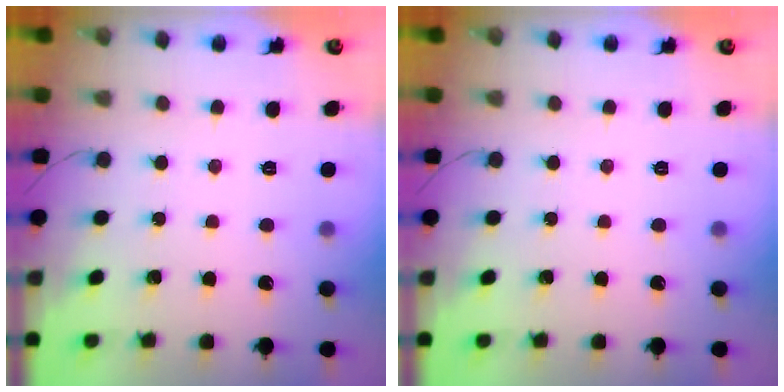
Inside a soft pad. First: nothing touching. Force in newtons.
{"total": 0.0}